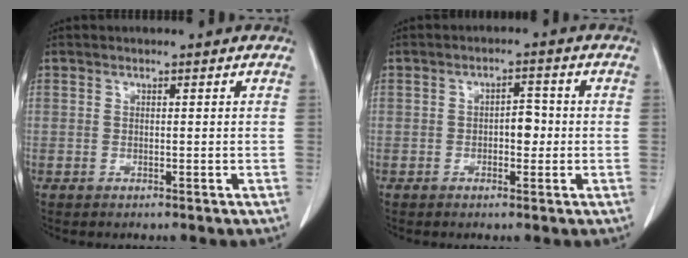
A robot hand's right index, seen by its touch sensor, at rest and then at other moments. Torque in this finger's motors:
{"motor_torque": [0.39, 0.00, 0.13, 0.03]}